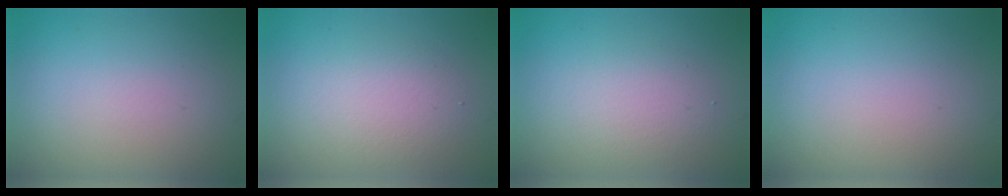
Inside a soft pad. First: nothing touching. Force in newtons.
{"total": 2.9, "press": 2.8, "slide": 0.2}
{"total": 2.4, "press": 2.4, "slide": 0.2}
{"total": 0.0}